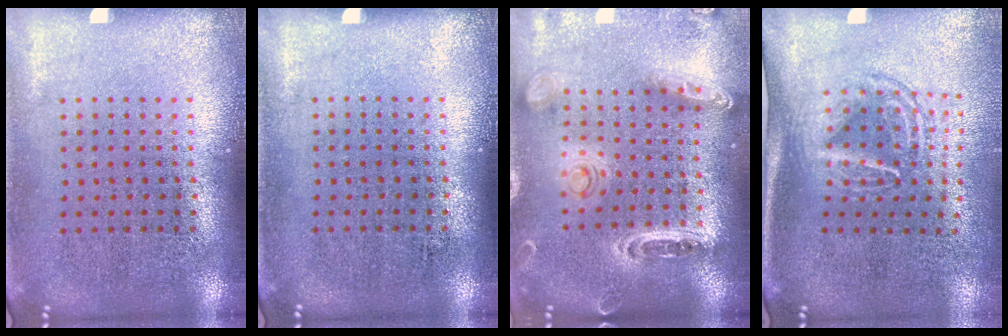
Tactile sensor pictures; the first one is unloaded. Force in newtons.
{"total": 0.0}
{"total": 1.3, "press": 1.3, "slide": 0.1}
{"total": 1.6, "press": 1.2, "slide": 1.1}